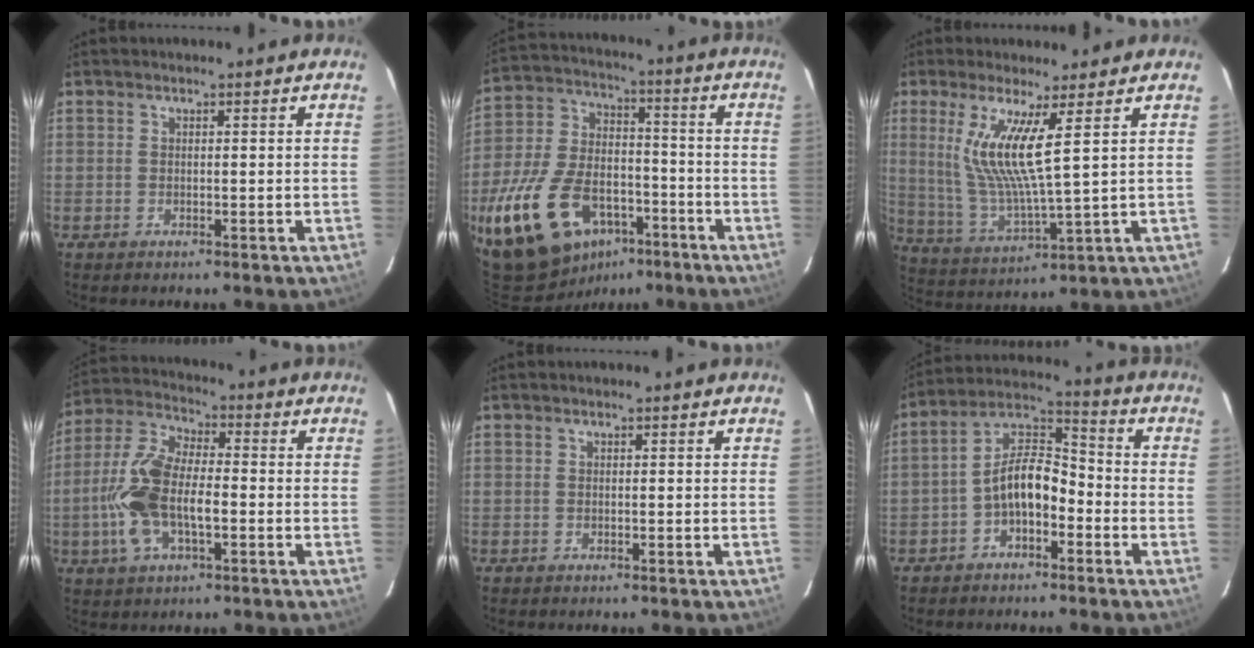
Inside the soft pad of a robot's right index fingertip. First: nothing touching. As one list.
[{"total": 22.7, "force": [-11.0, 14.0, 14.1], "torque": [-0.311, 0.007, -0.168]}, {"total": 10.7, "force": [4.2, 0.3, 9.8], "torque": [-0.197, -0.020, 0.090]}, {"total": 14.3, "force": [-3.0, 6.3, 12.5], "torque": [-0.269, 0.006, -0.063]}, {"total": 0.0}, {"total": 8.5, "force": [-3.7, 4.4, 6.2], "torque": [-0.125, 0.030, -0.066]}]